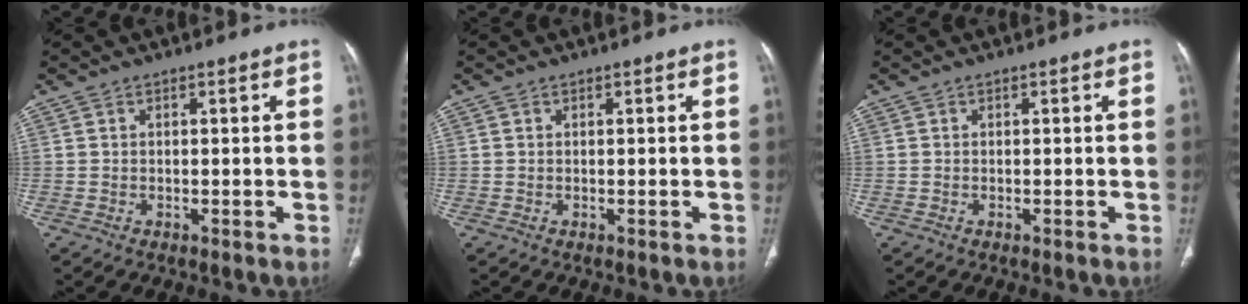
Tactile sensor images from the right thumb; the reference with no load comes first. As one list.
[{"total": 0.0}, {"total": 0.0}]